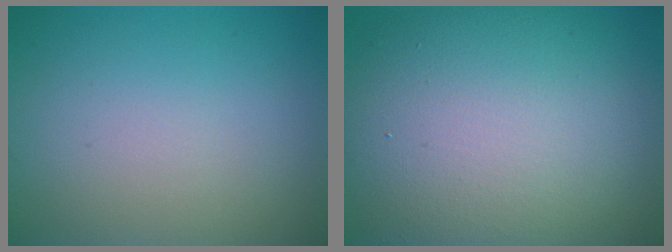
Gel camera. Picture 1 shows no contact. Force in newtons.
{"total": 14.2, "press": 14.1, "slide": 1.2}